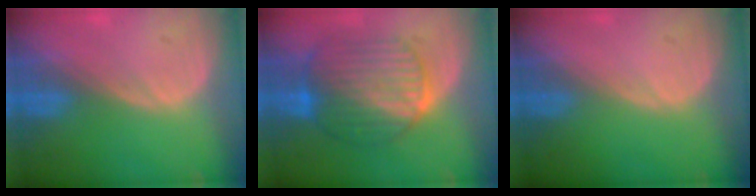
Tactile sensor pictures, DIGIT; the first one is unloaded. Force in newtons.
{"total": 10.1, "press": 10.0, "slide": 0.9}
{"total": 0.0}